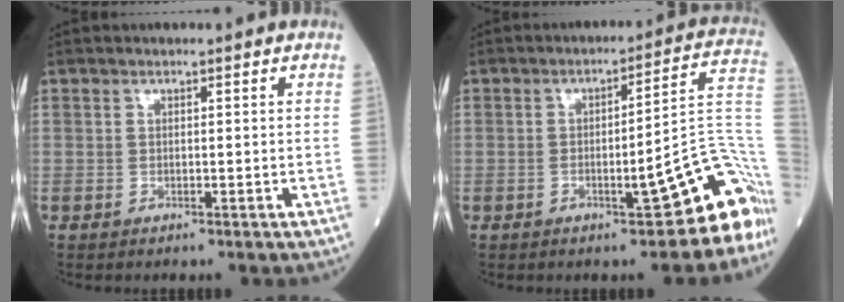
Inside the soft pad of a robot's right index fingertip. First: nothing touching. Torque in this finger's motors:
{"motor_torque": [0.74, -0.94, 0.15, 0.02]}